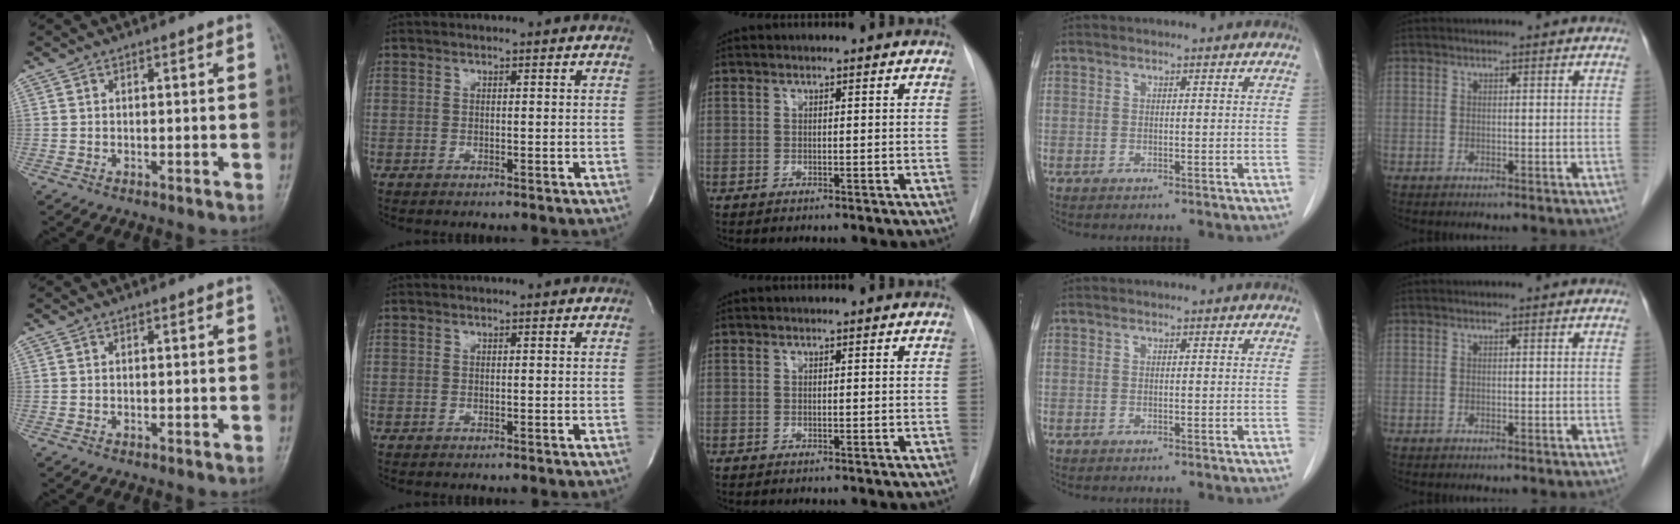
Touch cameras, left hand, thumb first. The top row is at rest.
{}